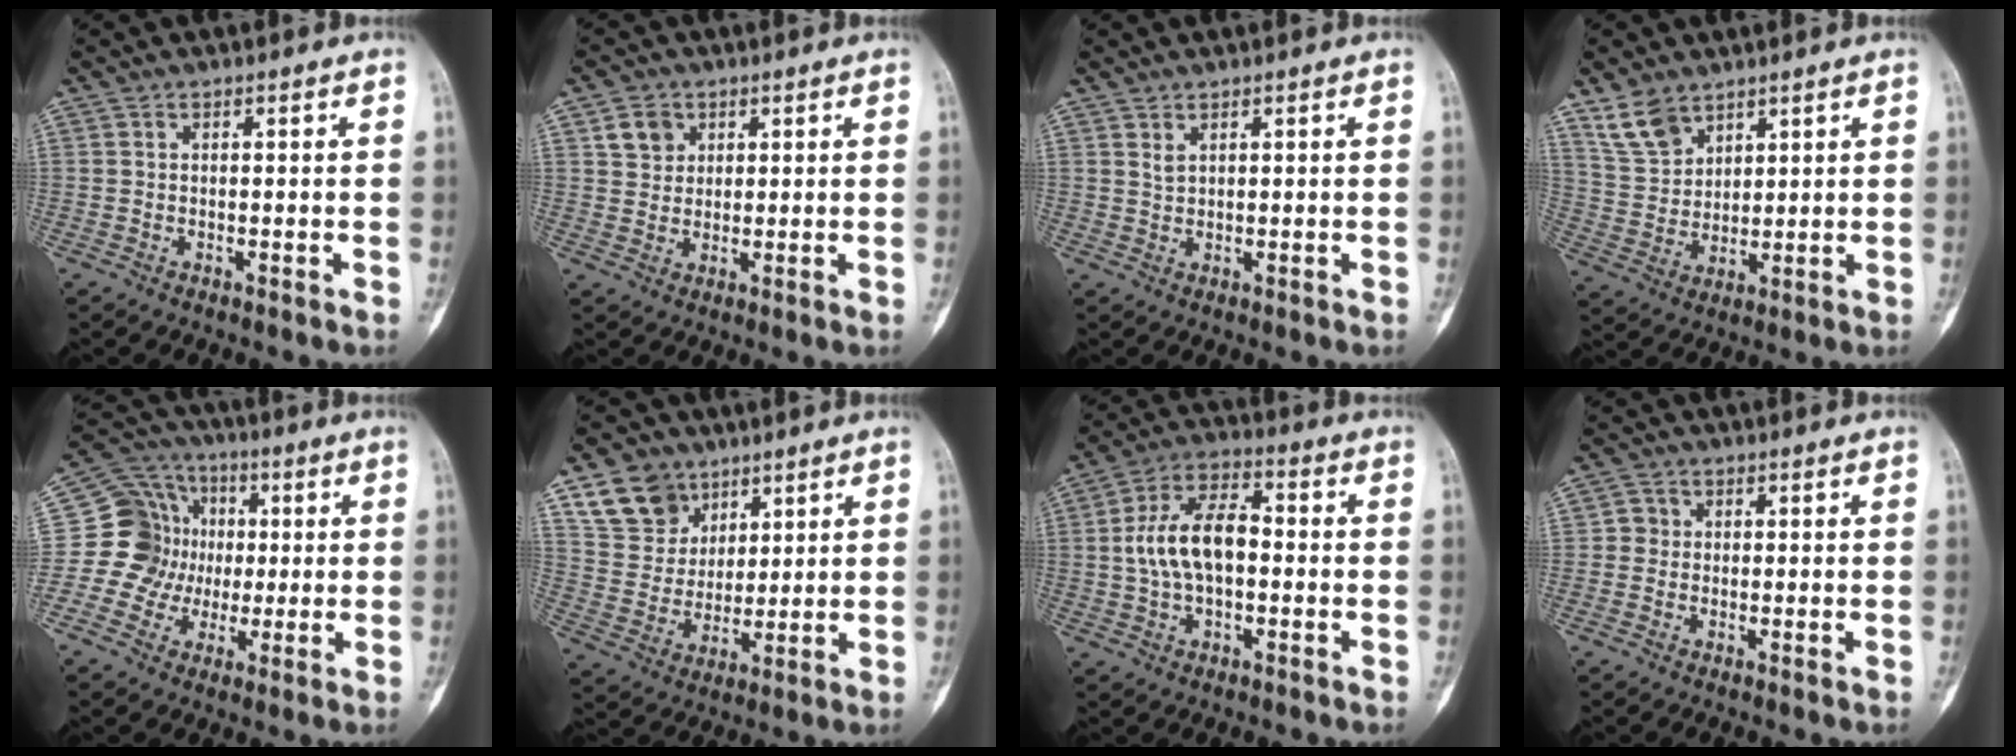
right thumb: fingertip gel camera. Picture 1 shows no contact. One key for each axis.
{"total": 4.4, "fx": 2.0, "fy": 3.7, "fz": 1.5, "tx": -0.007, "ty": -0.008, "tz": 0.036}
{"total": 1.4, "fx": 0.9, "fy": 0.6, "fz": 0.8, "tx": -0.012, "ty": -0.004, "tz": 0.023}
{"total": 7.6, "fx": 5.4, "fy": 4.4, "fz": 2.9, "tx": -0.044, "ty": -0.021, "tz": 0.119}
{"total": 12.5, "fx": 0.0, "fy": 12.0, "fz": 3.5, "tx": -0.016, "ty": 0.031, "tz": -0.005}
{"total": 11.2, "fx": 6.7, "fy": 8.4, "fz": 3.2, "tx": -0.031, "ty": -0.032, "tz": 0.135}
{"total": 12.0, "fx": -0.2, "fy": 6.7, "fz": 10.0, "tx": -0.185, "ty": 0.031, "tz": -0.009}
{"total": 2.0, "fx": -0.1, "fy": 2.0, "fz": 0.5, "tx": 0.005, "ty": 0.007, "tz": -0.006}